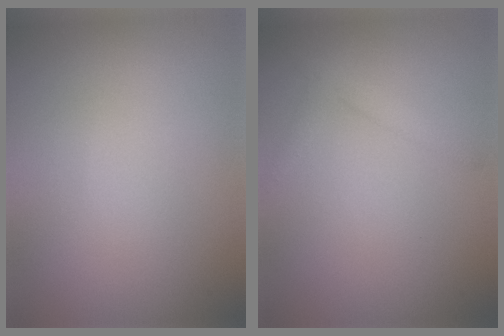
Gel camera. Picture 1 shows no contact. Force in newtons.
{"total": 1.8, "press": 1.8, "slide": 0.1}